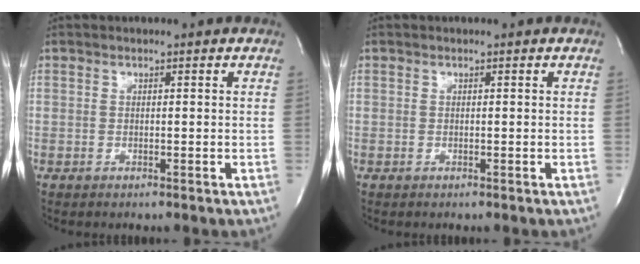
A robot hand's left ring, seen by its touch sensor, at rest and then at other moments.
{"total": 0.0}